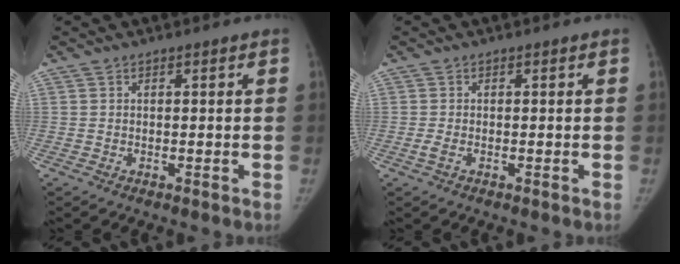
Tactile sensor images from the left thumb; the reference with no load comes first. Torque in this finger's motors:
{"motor_torque": [-0.05, 0.02, 0.36, -0.22, 0.00]}